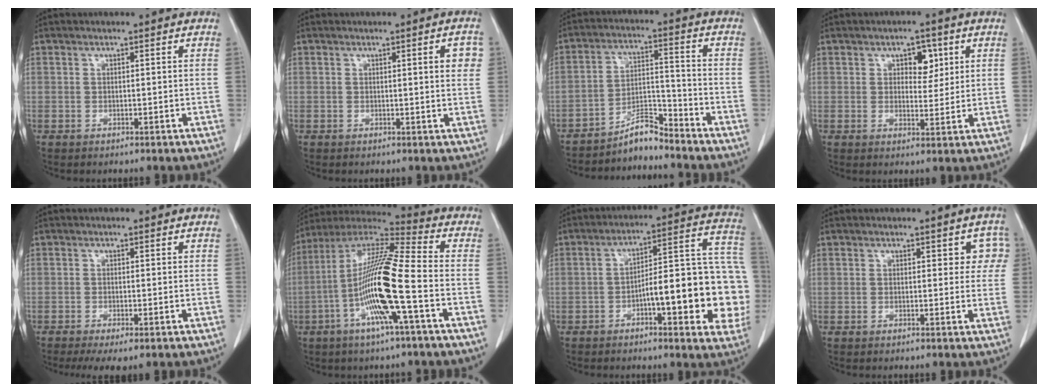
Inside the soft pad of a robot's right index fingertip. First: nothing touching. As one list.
[{"total": 3.0, "force": [0.9, 0.5, 2.9], "torque": [-0.029, 0.001, 0.007]}, {"total": 5.9, "force": [-5.6, 0.4, 1.6], "torque": [-0.028, 0.009, -0.099]}, {"total": 4.2, "force": [1.8, 2.5, 3.0], "torque": [-0.037, 0.007, 0.025]}, {"total": 4.9, "force": [-3.5, 1.1, 3.3], "torque": [-0.051, -0.013, -0.052]}, {"total": 16.3, "force": [-4.4, 0.1, 15.7], "torque": [-0.312, 0.000, -0.094]}, {"total": 18.3, "force": [-4.2, 4.4, 17.3], "torque": [-0.174, 0.046, -0.048]}, {"total": 3.4, "force": [1.4, 2.2, 2.2], "torque": [0.001, 0.011, 0.008]}]